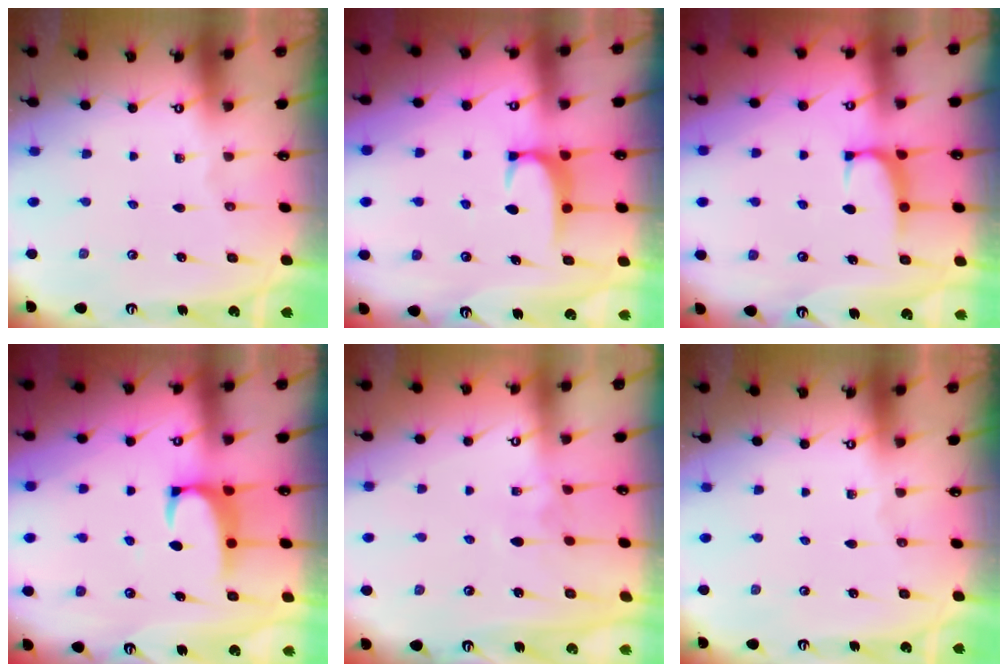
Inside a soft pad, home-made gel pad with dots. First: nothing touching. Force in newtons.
{"total": 1.7, "press": 1.6, "slide": 0.5}
{"total": 1.5, "press": 1.4, "slide": 0.7}
{"total": 2.5, "press": 2.4, "slide": 0.8}
{"total": 3.0, "press": 2.9, "slide": 0.3}
{"total": 0.0}